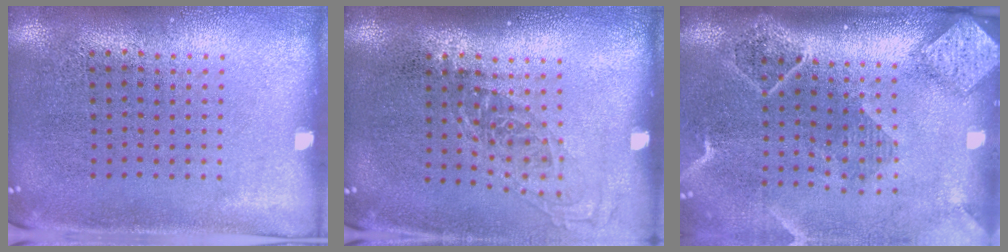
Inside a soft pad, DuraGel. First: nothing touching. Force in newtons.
{"total": 1.3, "press": 1.1, "slide": 0.8}
{"total": 2.6, "press": 2.0, "slide": 1.6}